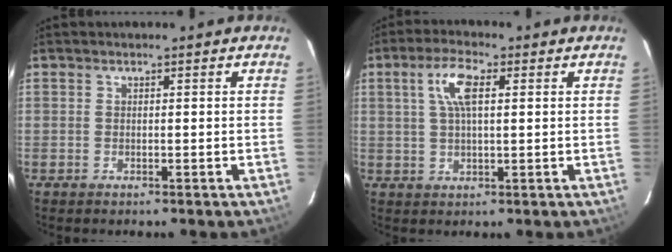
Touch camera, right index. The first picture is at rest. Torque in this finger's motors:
{"motor_torque": [0.38, 0.09, 0.59, 0.10]}